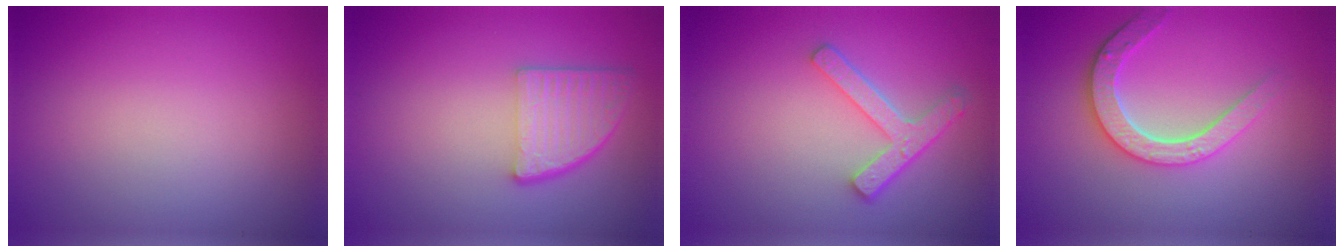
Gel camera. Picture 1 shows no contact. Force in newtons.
{"total": 4.5, "press": 3.4, "slide": 3.0}
{"total": 3.8, "press": 2.9, "slide": 2.4}
{"total": 3.8, "press": 3.4, "slide": 1.8}